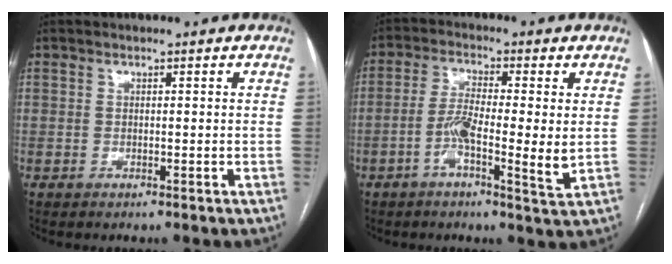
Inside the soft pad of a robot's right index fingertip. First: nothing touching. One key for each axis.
{"total": 7.9, "fx": -1.2, "fy": 1.0, "fz": 7.8, "tx": -0.145, "ty": 0.000, "tz": -0.026}